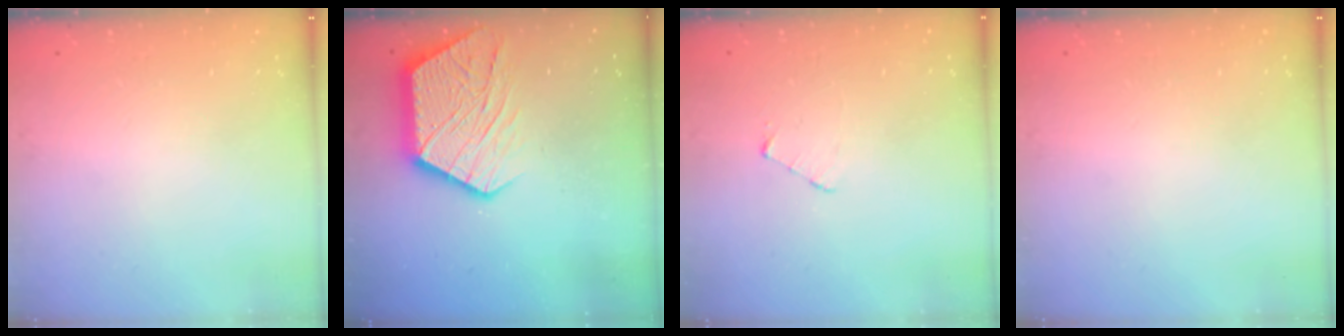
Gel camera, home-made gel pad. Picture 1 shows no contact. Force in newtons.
{"total": 16.0, "press": 16.0, "slide": 1.1}
{"total": 2.6, "press": 2.6, "slide": 0.3}
{"total": 0.0}